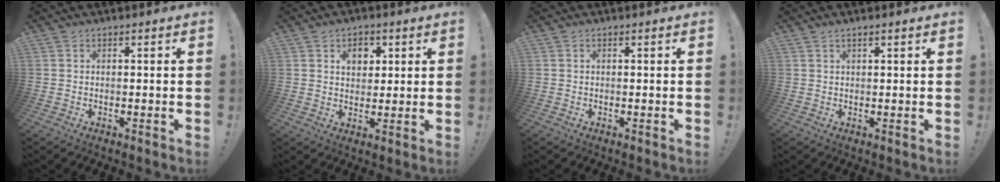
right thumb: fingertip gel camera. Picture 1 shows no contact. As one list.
[{"total": 6.5, "force": [2.9, 5.2, 2.7], "torque": [-0.027, -0.010, 0.048]}, {"total": 0.0}, {"total": 1.2, "force": [0.8, -0.1, 0.9], "torque": [-0.017, 0.000, 0.014]}]